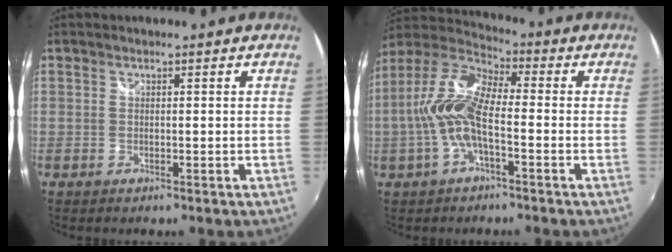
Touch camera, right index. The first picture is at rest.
{"total": 12.2, "force": [-2.1, 4.3, 11.2], "torque": [-0.236, 0.010, -0.046]}